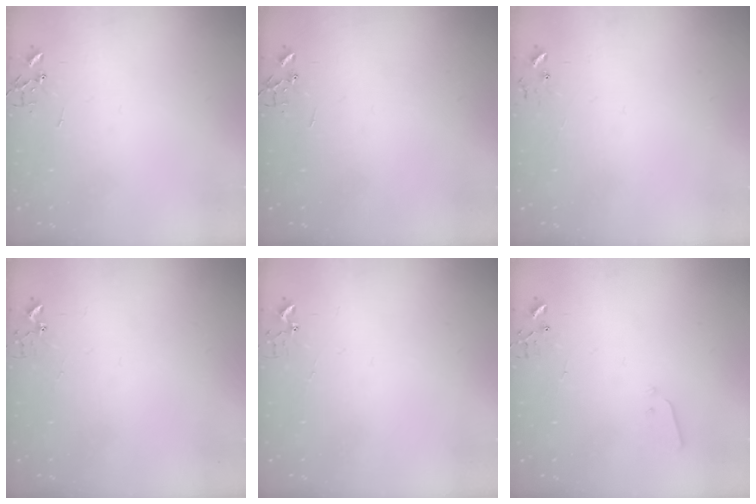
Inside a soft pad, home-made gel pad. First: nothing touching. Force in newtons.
{"total": 0.0}
{"total": 4.7, "press": 4.7, "slide": 0.4}
{"total": 2.7, "press": 2.7, "slide": 0.2}
{"total": 2.9, "press": 2.9, "slide": 0.3}
{"total": 2.2, "press": 2.1, "slide": 0.3}